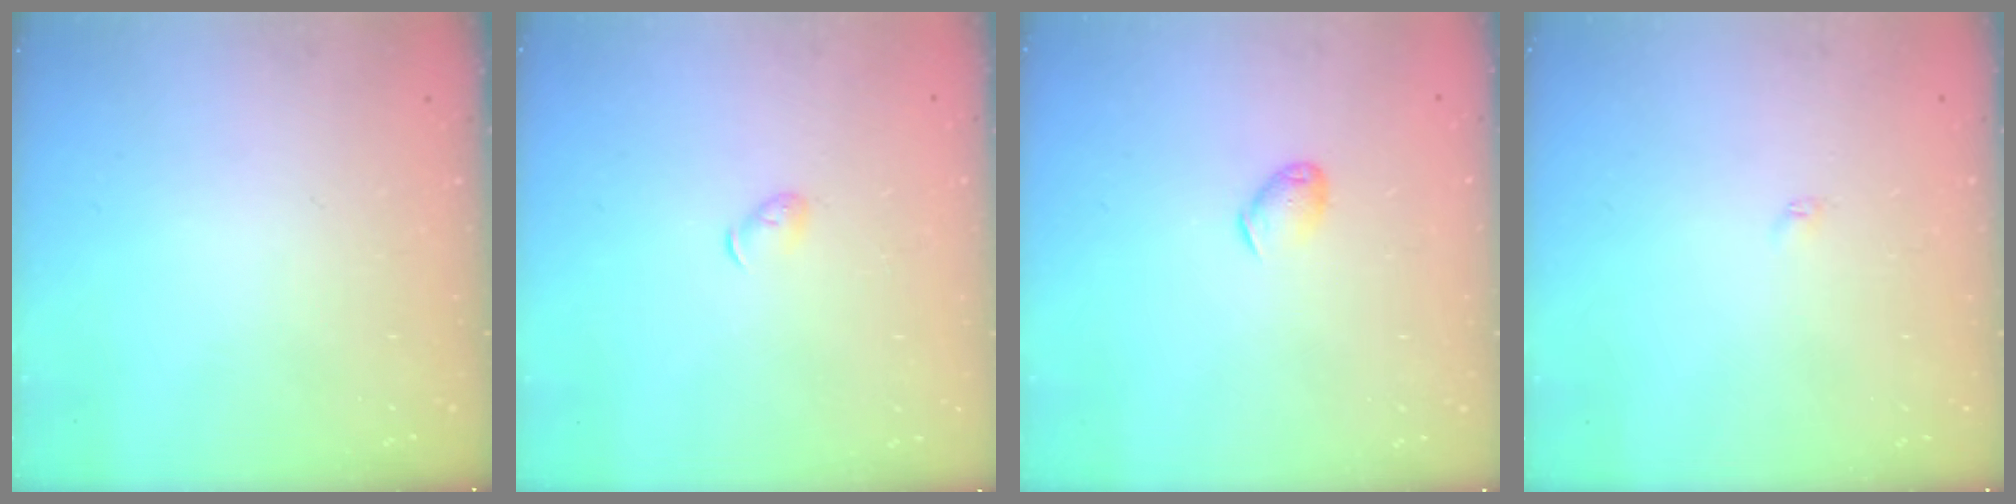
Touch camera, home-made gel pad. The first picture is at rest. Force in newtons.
{"total": 3.9, "press": 3.8, "slide": 1.0}
{"total": 4.9, "press": 4.8, "slide": 0.9}
{"total": 2.0, "press": 1.9, "slide": 0.4}